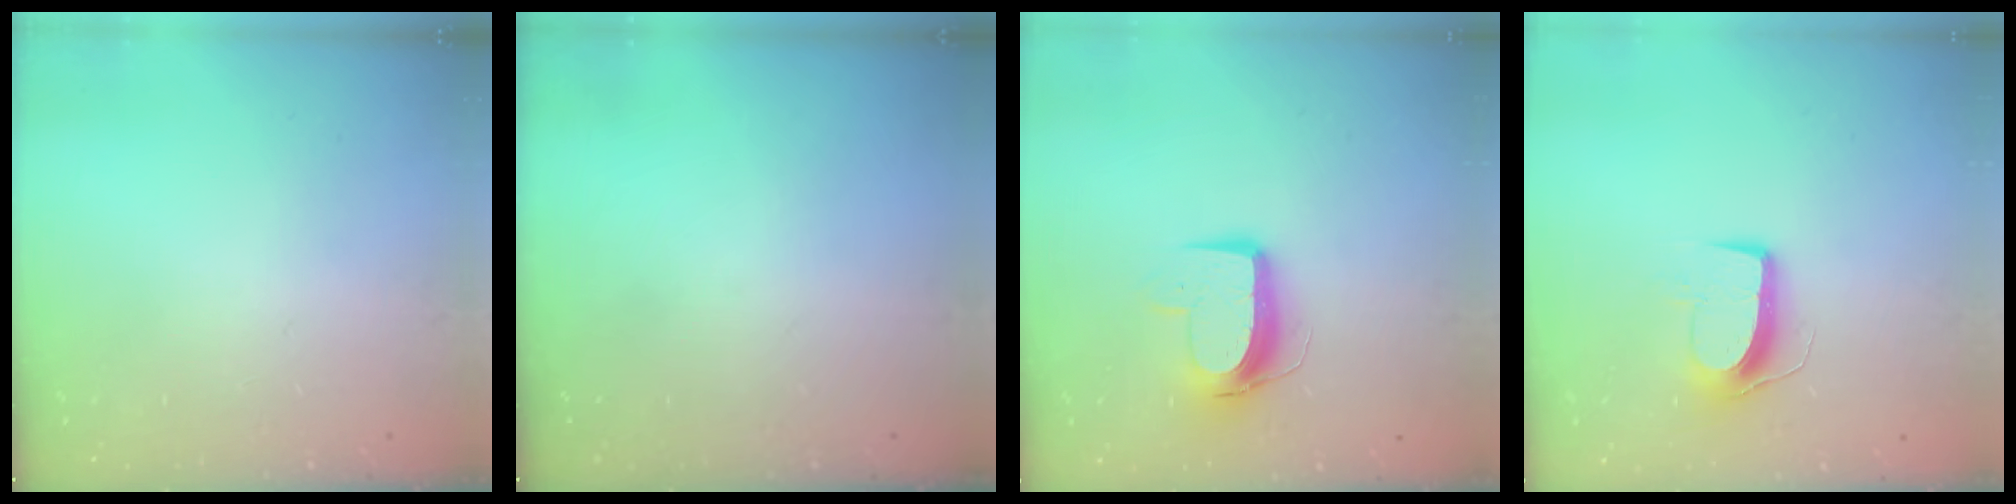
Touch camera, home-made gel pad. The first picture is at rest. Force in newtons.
{"total": 0.0}
{"total": 10.6, "press": 10.6, "slide": 0.9}
{"total": 10.1, "press": 10.1, "slide": 0.1}